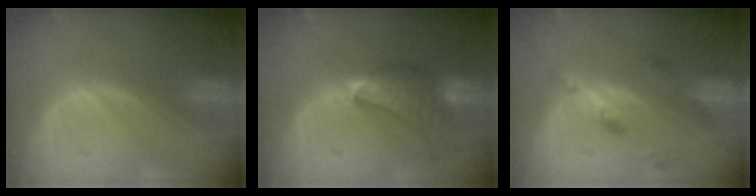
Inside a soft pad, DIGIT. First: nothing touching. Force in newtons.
{"total": 7.4, "press": 7.4, "slide": 0.5}
{"total": 4.7, "press": 4.2, "slide": 2.1}